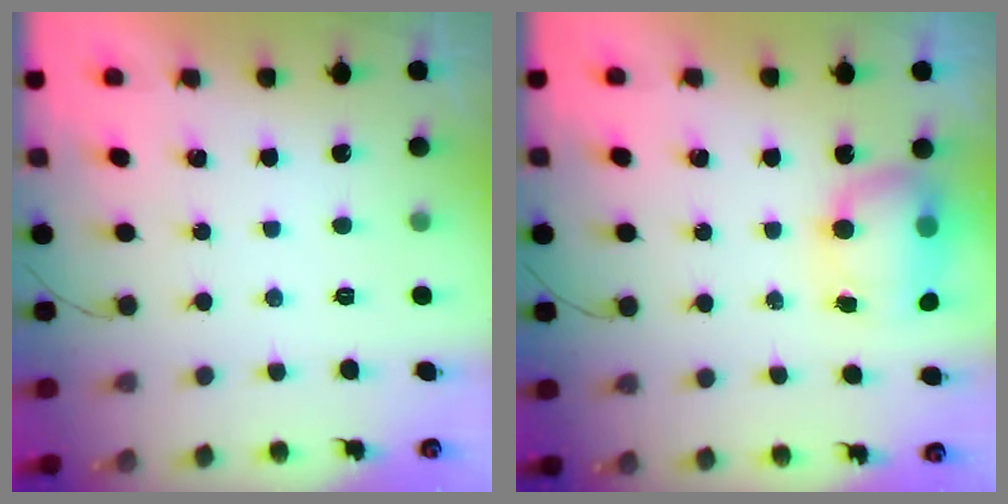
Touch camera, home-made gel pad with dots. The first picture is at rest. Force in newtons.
{"total": 10.5, "press": 8.5, "slide": 6.1}